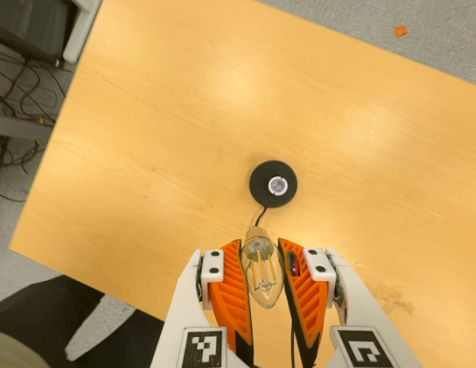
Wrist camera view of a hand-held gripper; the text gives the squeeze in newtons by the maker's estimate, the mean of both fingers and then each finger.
{"total": 20.9, "left": 23.5, "right": 18.3}